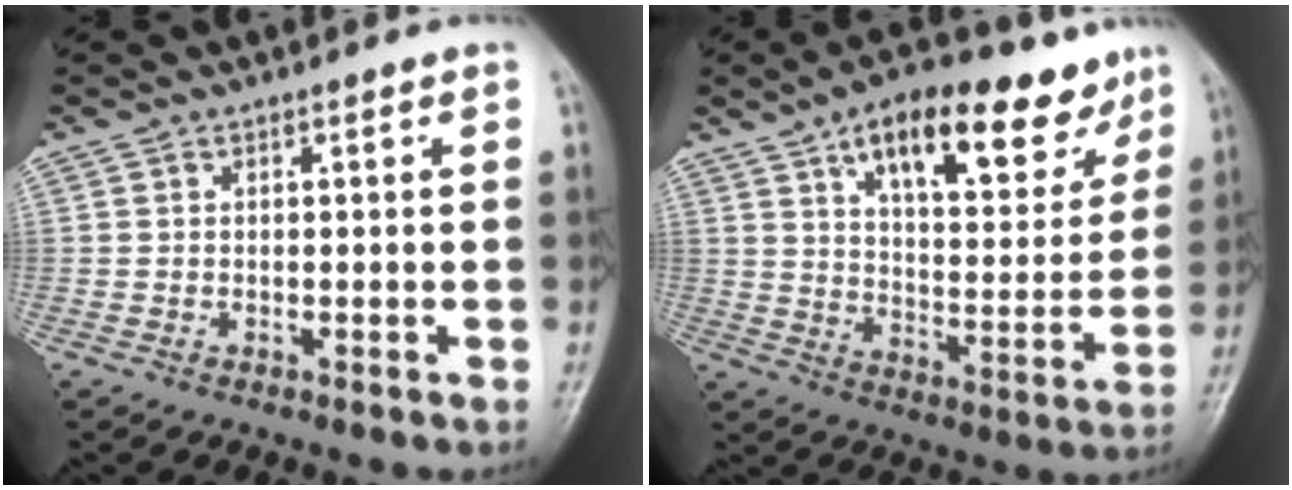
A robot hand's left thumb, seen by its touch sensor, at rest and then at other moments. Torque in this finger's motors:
{"motor_torque": [1.66, 1.55, 1.47, -1.29, 0.10]}